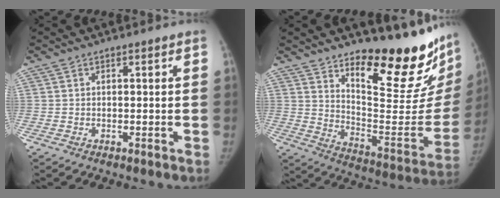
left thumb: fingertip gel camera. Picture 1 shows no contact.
{"total": 24.8, "force": [18.0, 7.3, 15.5], "torque": [-0.180, -0.141, 0.263]}